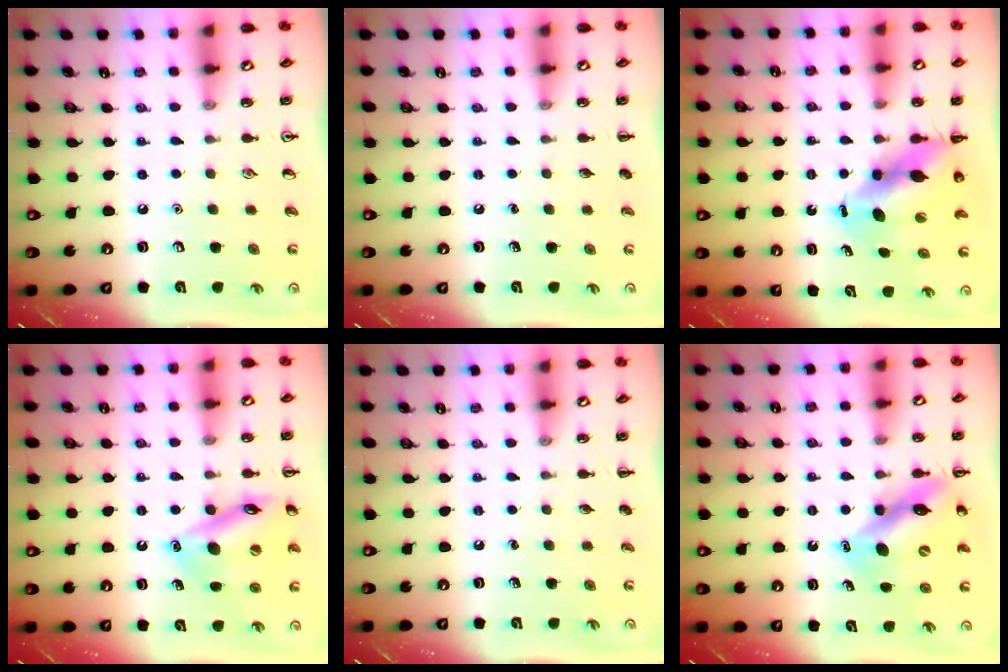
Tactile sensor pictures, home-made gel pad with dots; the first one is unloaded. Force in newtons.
{"total": 0.0}
{"total": 9.7, "press": 9.3, "slide": 2.6}
{"total": 15.5, "press": 15.4, "slide": 1.9}
{"total": 0.0}
{"total": 12.5, "press": 11.9, "slide": 4.0}